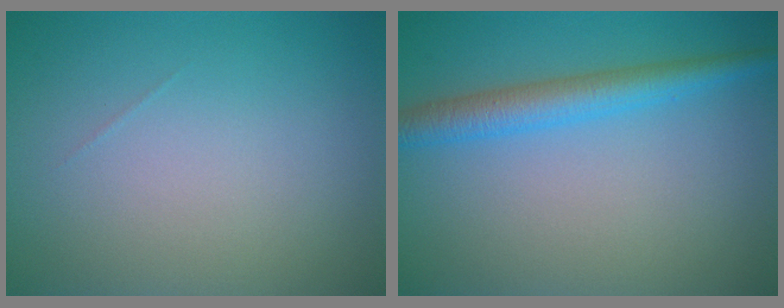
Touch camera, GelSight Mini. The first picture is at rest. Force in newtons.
{"total": 3.6, "press": 3.6, "slide": 0.1}